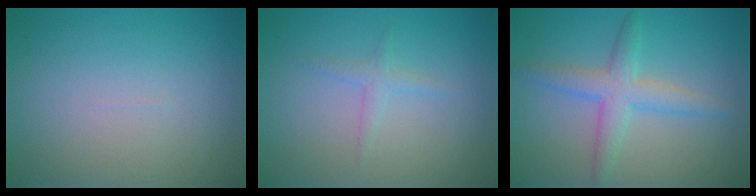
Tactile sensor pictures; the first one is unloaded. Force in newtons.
{"total": 1.2, "press": 1.2, "slide": 0.1}
{"total": 3.7, "press": 3.7, "slide": 0.1}